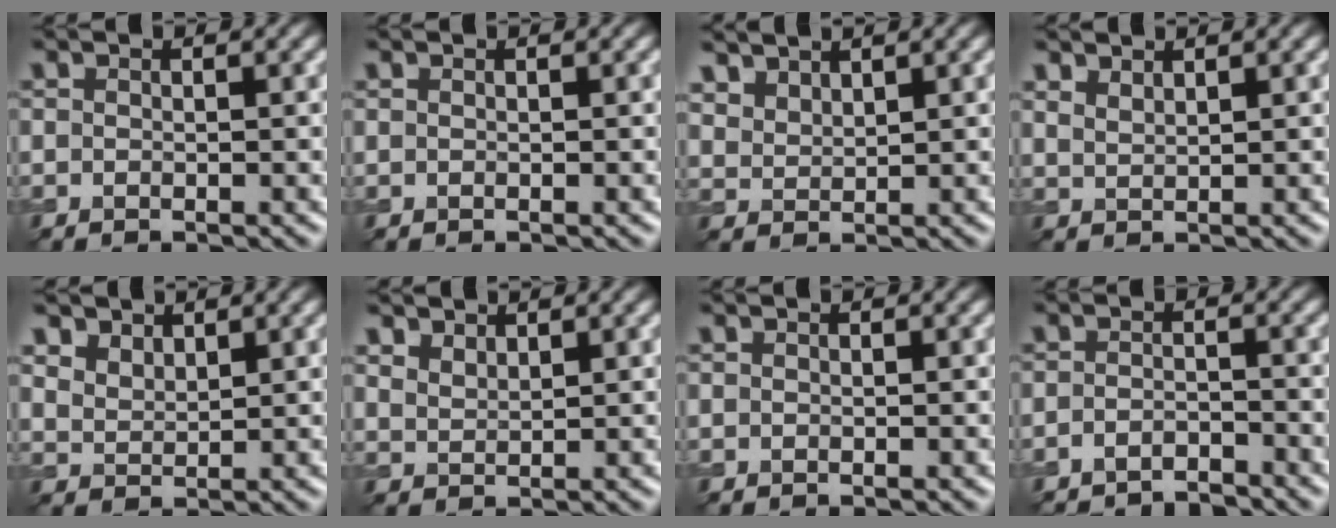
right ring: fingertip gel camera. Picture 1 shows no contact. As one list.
[{"total": 0.0}, {"total": 2.9, "force": [2.6, 1.2, 0.8], "torque": [-0.027, -0.001, 0.062]}, {"total": 1.5, "force": [1.4, 0.4, 0.5], "torque": [-0.012, 0.000, 0.032]}, {"total": 2.8, "force": [2.2, 1.5, 0.9], "torque": [-0.029, -0.007, 0.048]}, {"total": 1.9, "force": [1.7, 0.8, 0.6], "torque": [-0.015, 0.002, 0.037]}, {"total": 0.0}, {"total": 3.4, "force": [-3.3, 0.4, 0.9], "torque": [-0.016, -0.008, -0.059]}]